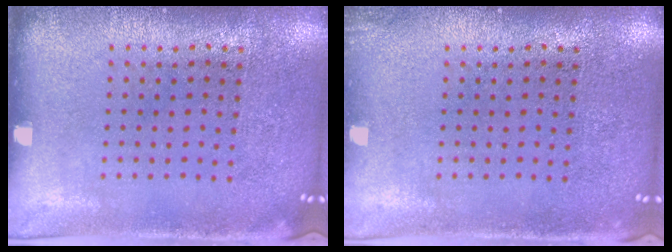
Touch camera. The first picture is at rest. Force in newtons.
{"total": 0.7, "press": 0.7, "slide": 0.1}